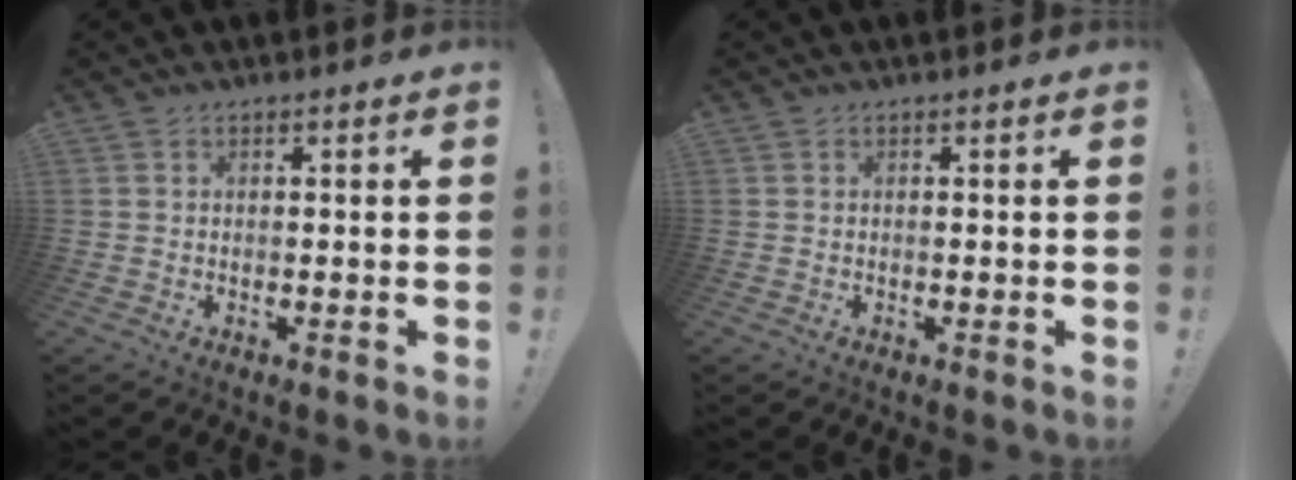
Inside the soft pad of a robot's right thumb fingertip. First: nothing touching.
{"total": 0.0}